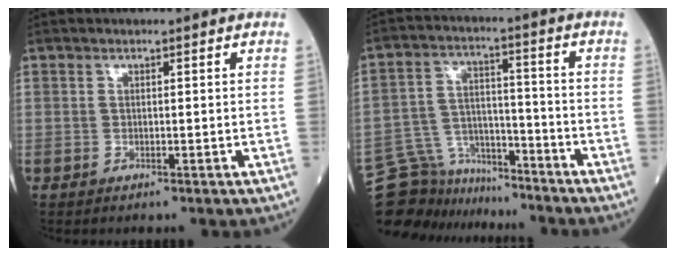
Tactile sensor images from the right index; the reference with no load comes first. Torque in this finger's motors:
{"motor_torque": [-0.30, -0.80, -0.30, -0.21]}